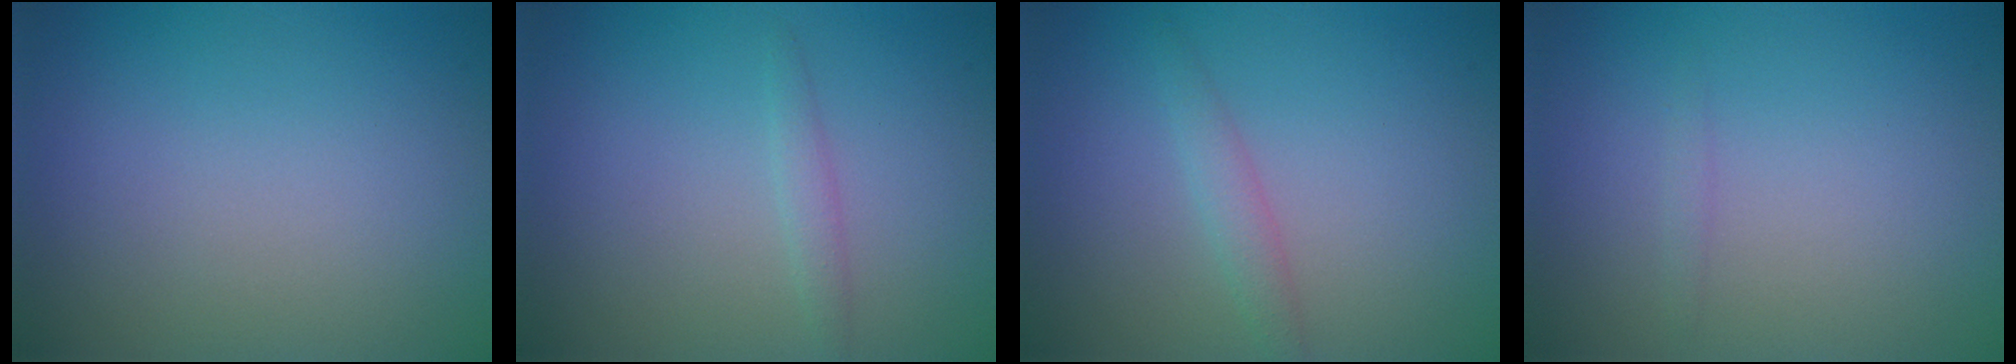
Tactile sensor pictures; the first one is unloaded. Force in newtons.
{"total": 1.0, "press": 1.0, "slide": 0.1}
{"total": 1.6, "press": 1.6, "slide": 0.0}
{"total": 0.5, "press": 0.5, "slide": 0.0}